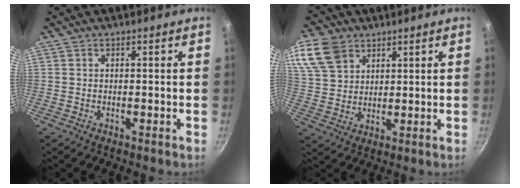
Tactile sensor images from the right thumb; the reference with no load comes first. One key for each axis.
{"total": 11.4, "fx": 6.2, "fy": 8.0, "fz": 5.3, "tx": -0.096, "ty": -0.008, "tz": 0.126}